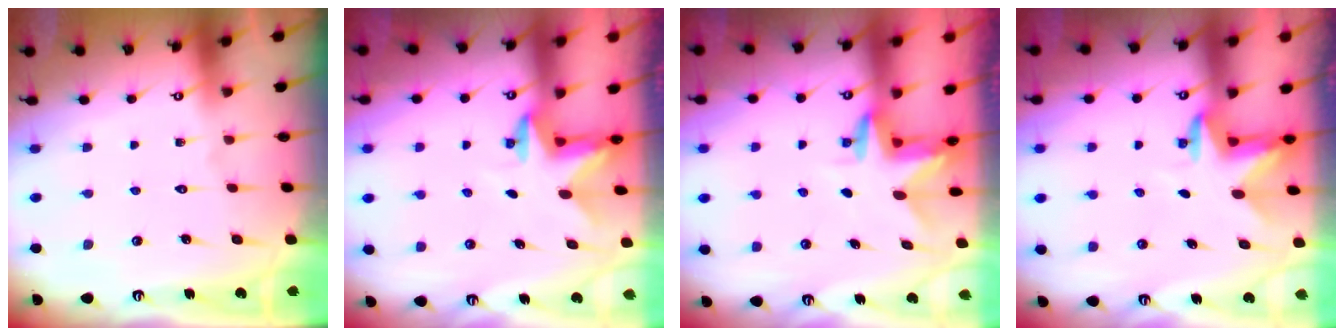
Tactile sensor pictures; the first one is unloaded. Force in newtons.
{"total": 2.4, "press": 2.4, "slide": 0.4}
{"total": 3.0, "press": 3.0, "slide": 0.2}
{"total": 2.9, "press": 2.8, "slide": 0.7}